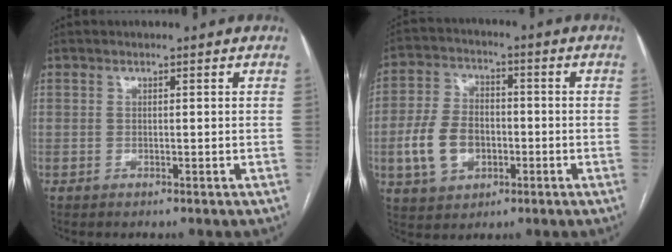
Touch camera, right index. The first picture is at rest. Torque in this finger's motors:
{"motor_torque": [1.27, -0.34, 0.67, 0.17]}